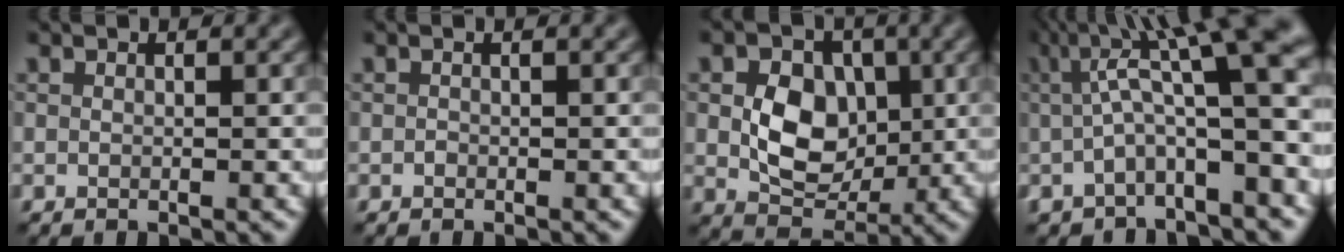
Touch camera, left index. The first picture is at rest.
{"total": 0.0}
{"total": 6.1, "force": [0.3, 4.5, 4.1], "torque": [-0.066, -0.003, 0.006]}
{"total": 10.0, "force": [2.9, 2.5, 9.2], "torque": [-0.142, 0.020, 0.040]}